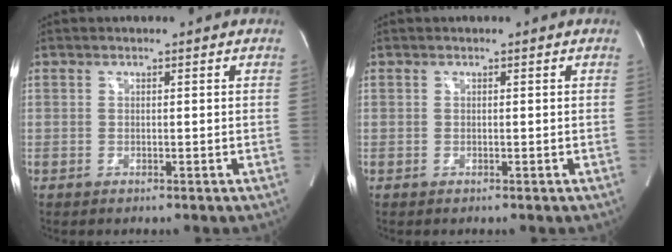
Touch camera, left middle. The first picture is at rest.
{"total": 0.0}